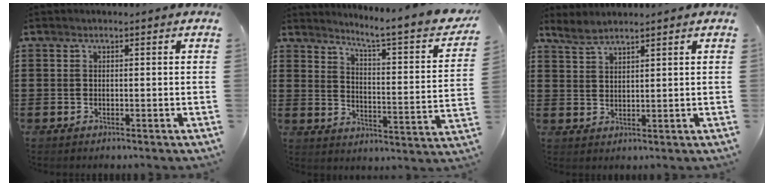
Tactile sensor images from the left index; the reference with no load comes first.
{"total": 5.5, "force": [4.4, -0.6, 3.2], "torque": [-0.075, -0.042, 0.061]}
{"total": 2.2, "force": [2.1, 0.2, 0.7], "torque": [-0.019, 0.001, 0.041]}